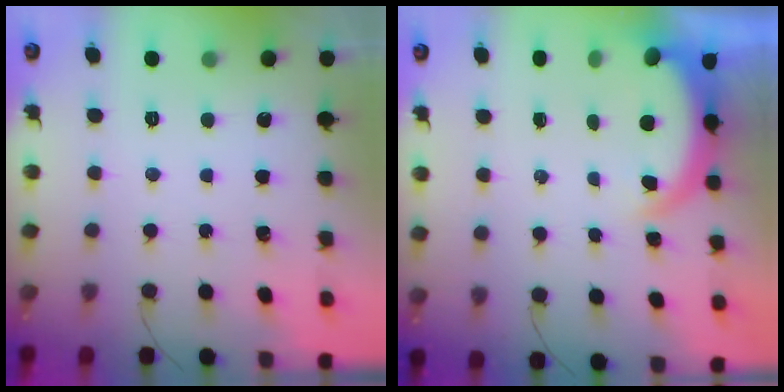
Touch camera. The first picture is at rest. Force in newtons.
{"total": 5.8, "press": 5.8, "slide": 0.9}